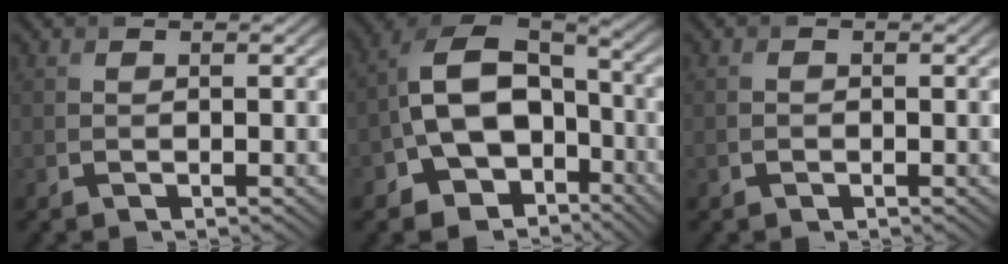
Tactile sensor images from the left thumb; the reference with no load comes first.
{"total": 14.3, "force": [-4.6, 9.7, 9.4], "torque": [-0.179, -0.013, -0.085]}
{"total": 0.6, "force": [-0.4, 0.4, 0.2], "torque": [-0.004, -0.001, -0.009]}